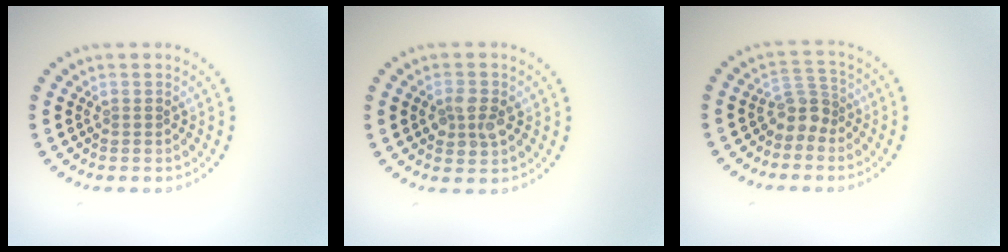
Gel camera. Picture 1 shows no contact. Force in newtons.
{"total": 2.4, "press": 2.4, "slide": 0.2}
{"total": 2.5, "press": 1.8, "slide": 1.7}